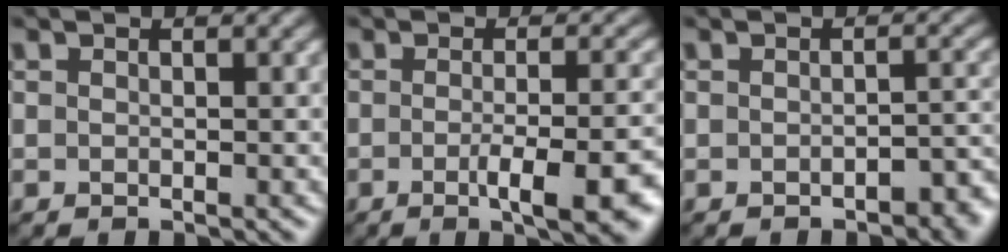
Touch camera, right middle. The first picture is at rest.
{"total": 7.7, "force": [-2.4, 2.3, 7.0], "torque": [-0.083, -0.008, -0.029]}
{"total": 3.3, "force": [-1.4, 1.2, 2.7], "torque": [-0.035, -0.003, -0.015]}